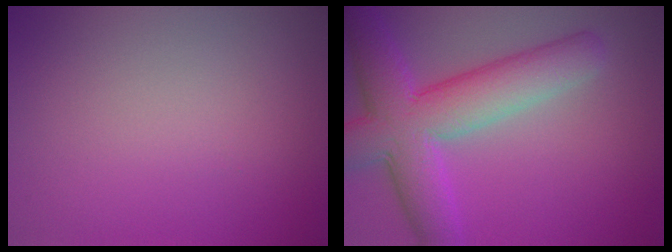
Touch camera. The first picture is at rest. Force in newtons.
{"total": 8.5, "press": 8.5, "slide": 0.3}